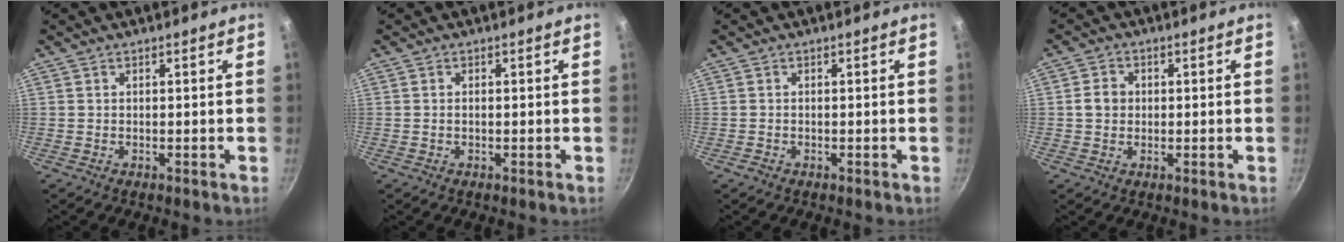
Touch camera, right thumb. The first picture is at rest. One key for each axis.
{"total": 0.7, "fx": -0.1, "fy": 0.3, "fz": 0.6, "tx": -0.012, "ty": 0.003, "tz": -0.002}
{"total": 0.6, "fx": -0.4, "fy": 0.4, "fz": 0.2, "tx": -0.008, "ty": 0.003, "tz": -0.007}
{"total": 3.6, "fx": 0.1, "fy": 3.1, "fz": 1.8, "tx": -0.018, "ty": 0.009, "tz": -0.004}